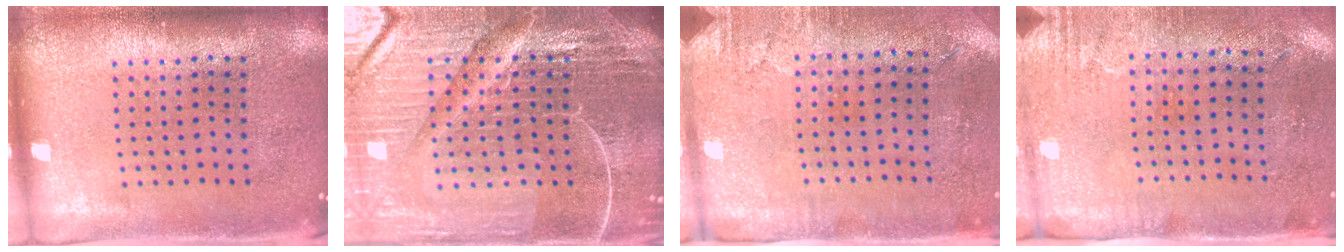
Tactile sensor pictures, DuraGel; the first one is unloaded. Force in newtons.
{"total": 6.4, "press": 5.7, "slide": 2.9}
{"total": 2.9, "press": 2.4, "slide": 1.7}
{"total": 3.0, "press": 2.4, "slide": 1.8}